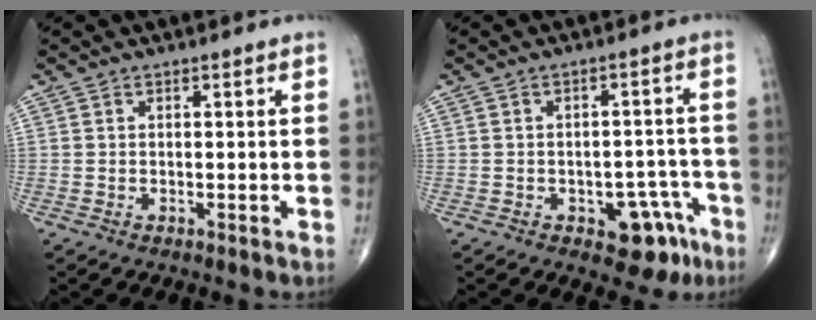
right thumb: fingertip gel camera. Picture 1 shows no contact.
{"total": 8.4, "force": [-4.3, 4.7, 5.5], "torque": [-0.032, 0.036, -0.048]}